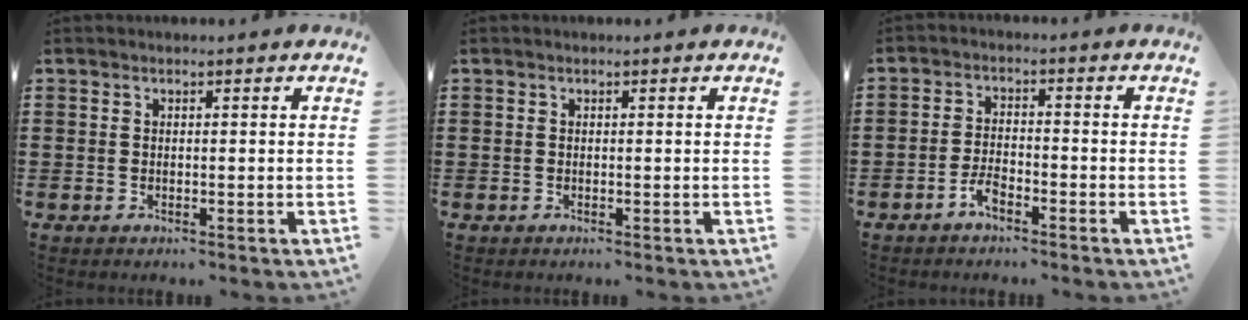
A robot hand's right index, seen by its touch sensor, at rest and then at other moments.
{"total": 0.0}
{"total": 3.0, "force": [-2.2, 1.1, 1.7], "torque": [-0.039, 0.004, -0.045]}